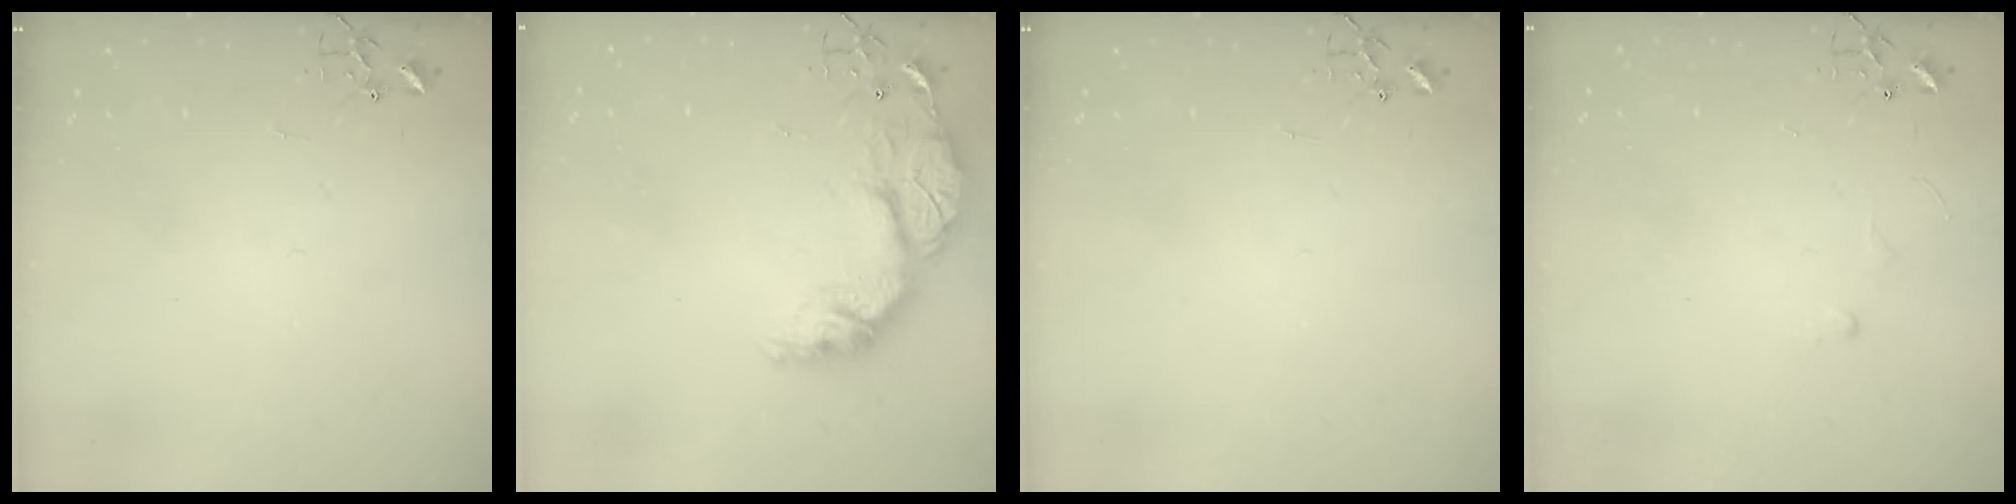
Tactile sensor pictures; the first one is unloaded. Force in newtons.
{"total": 16.7, "press": 16.7, "slide": 1.3}
{"total": 0.0}
{"total": 3.4, "press": 3.4, "slide": 0.5}